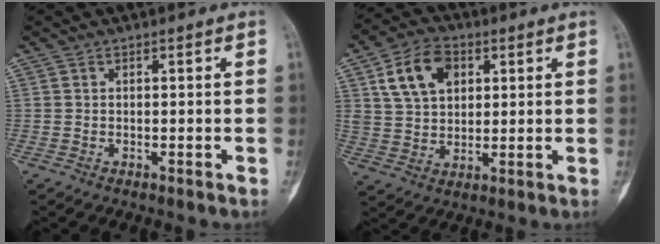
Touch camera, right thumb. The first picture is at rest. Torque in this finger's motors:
{"motor_torque": [-0.39, 0.68, 0.07, 0.06, 0.37]}